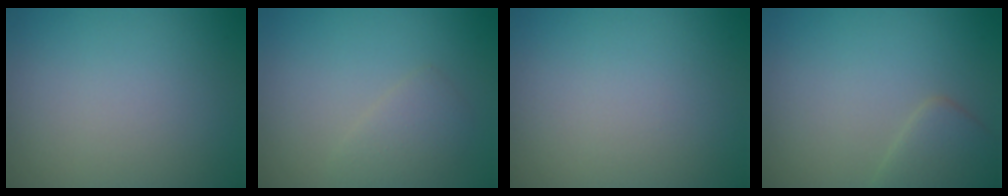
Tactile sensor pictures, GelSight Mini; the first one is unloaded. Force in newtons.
{"total": 1.7, "press": 1.7, "slide": 0.1}
{"total": 0.0}
{"total": 2.5, "press": 2.5, "slide": 0.2}